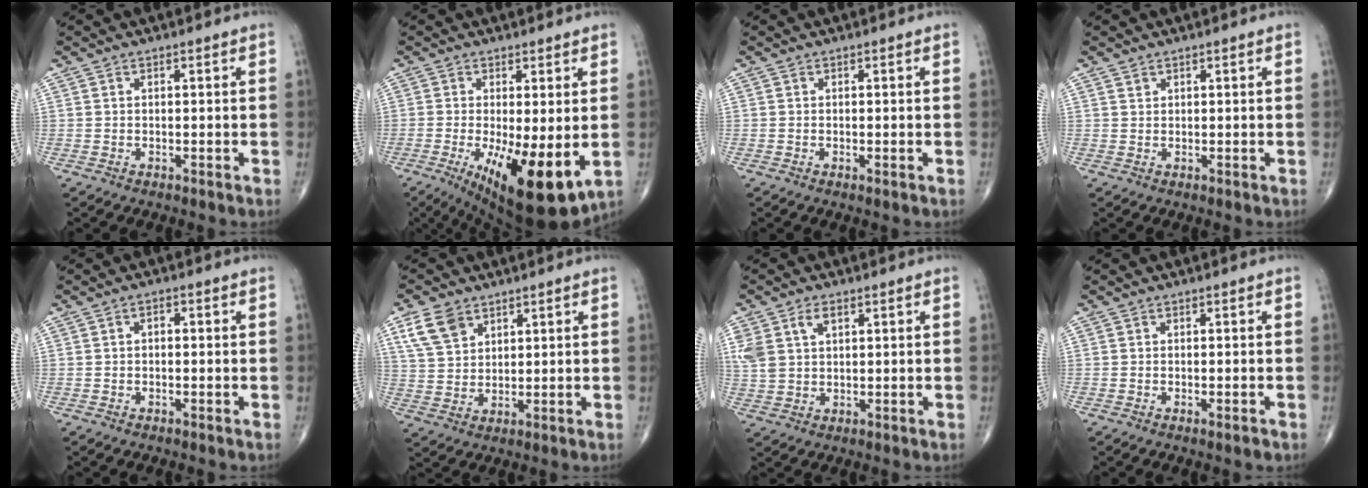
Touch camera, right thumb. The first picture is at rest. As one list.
[{"total": 14.7, "force": [-3.3, 4.8, 13.6], "torque": [-0.211, -0.030, -0.036]}, {"total": 0.6, "force": [-0.1, 0.1, 0.5], "torque": [-0.012, -0.003, -0.003]}, {"total": 0.8, "force": [0.6, 0.5, 0.1], "torque": [0.005, -0.004, 0.009]}, {"total": 1.5, "force": [0.1, 0.9, 1.2], "torque": [-0.014, 0.008, -0.003]}, {"total": 7.4, "force": [4.2, 4.8, 3.8], "torque": [-0.061, -0.012, 0.087]}, {"total": 7.9, "force": [3.2, 5.0, 5.1], "torque": [-0.113, 0.003, 0.070]}, {"total": 1.1, "force": [-0.6, 0.2, 0.9], "torque": [-0.017, -0.003, -0.007]}]